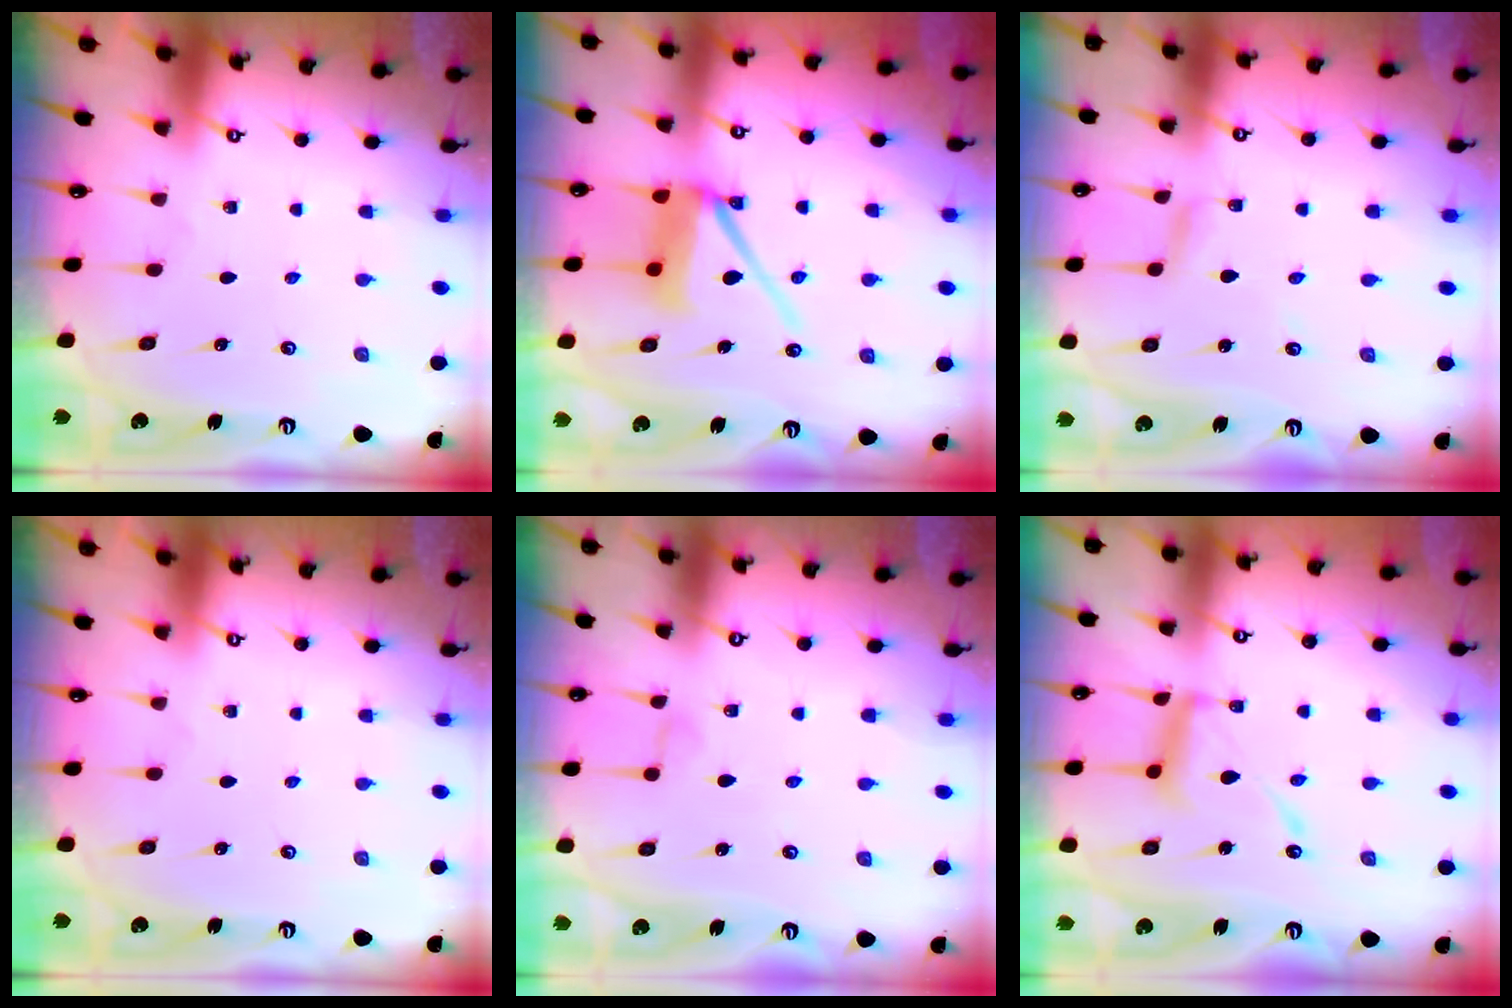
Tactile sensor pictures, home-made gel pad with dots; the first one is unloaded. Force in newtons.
{"total": 10.6, "press": 10.5, "slide": 1.6}
{"total": 2.5, "press": 2.5, "slide": 0.2}
{"total": 0.0}
{"total": 3.9, "press": 3.9, "slide": 0.5}
{"total": 12.8, "press": 12.7, "slide": 1.1}